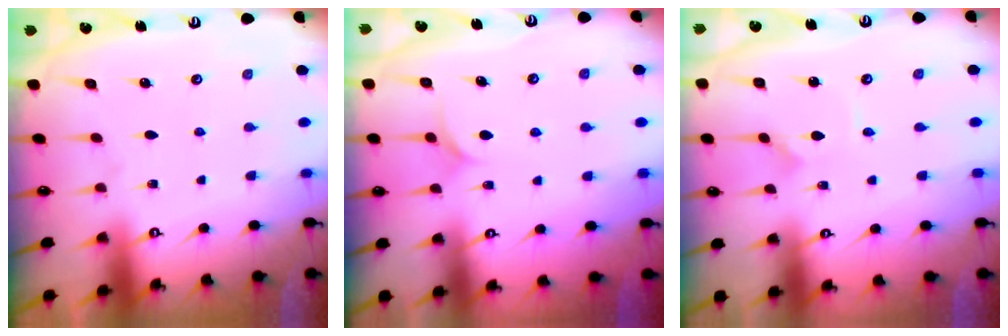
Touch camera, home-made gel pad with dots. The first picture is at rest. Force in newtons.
{"total": 5.8, "press": 5.8, "slide": 0.3}
{"total": 0.7, "press": 0.7, "slide": 0.1}